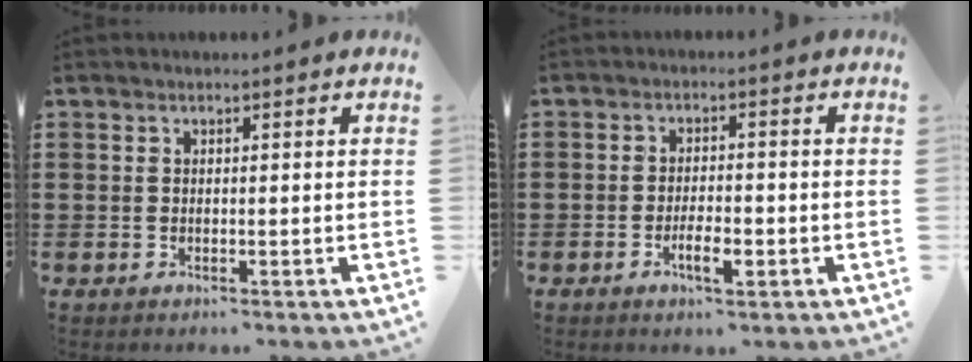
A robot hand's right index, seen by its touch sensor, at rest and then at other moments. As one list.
[{"total": 4.2, "force": [-1.8, 1.5, 3.4], "torque": [-0.064, 0.003, -0.034]}]